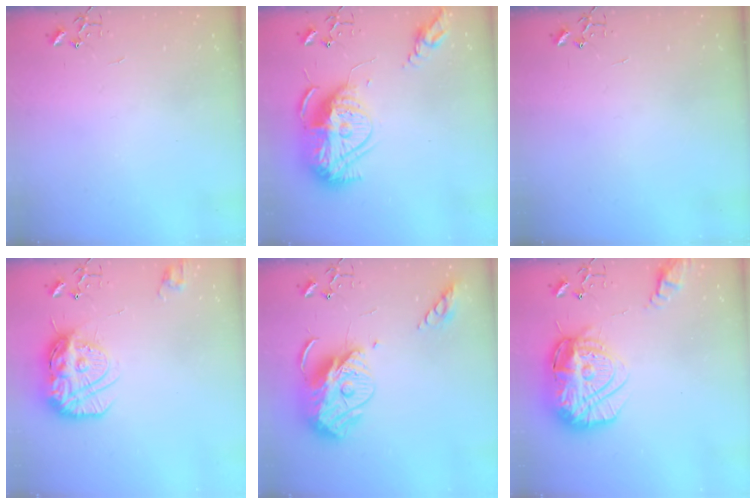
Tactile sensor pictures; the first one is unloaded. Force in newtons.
{"total": 18.8, "press": 18.7, "slide": 1.9}
{"total": 0.0}
{"total": 15.8, "press": 15.8, "slide": 1.4}
{"total": 15.0, "press": 14.9, "slide": 1.3}
{"total": 22.9, "press": 22.7, "slide": 2.3}